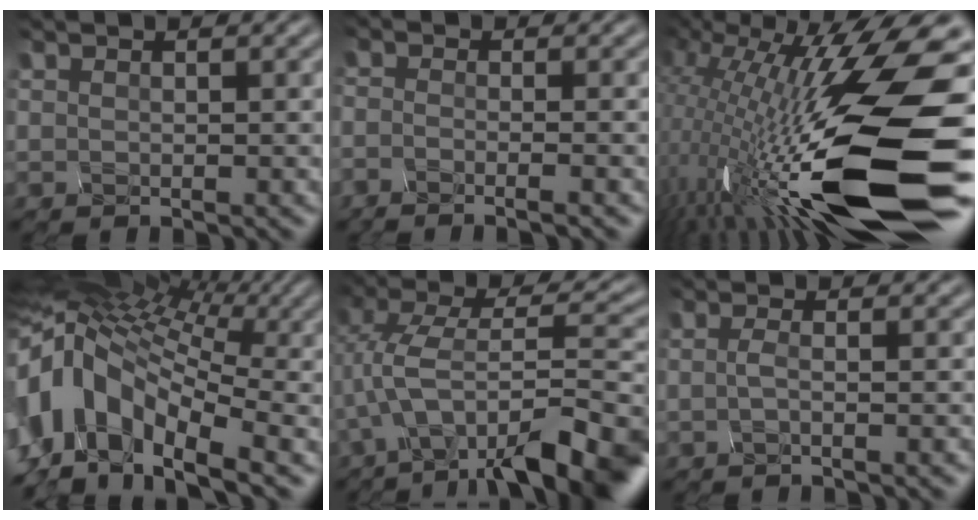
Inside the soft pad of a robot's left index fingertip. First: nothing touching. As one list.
[{"total": 2.1, "force": [-1.7, 0.7, 1.0], "torque": [0.007, -0.002, -0.049]}, {"total": 18.1, "force": [-5.7, 5.5, 16.3], "torque": [-0.302, 0.004, -0.098]}, {"total": 13.1, "force": [-2.4, 8.1, 10.0], "torque": [-0.238, 0.012, -0.031]}, {"total": 11.5, "force": [-6.0, 3.7, 9.1], "torque": [-0.152, 0.019, -0.095]}, {"total": 1.5, "force": [-1.2, 0.3, 0.9], "torque": [-0.020, -0.003, -0.022]}]